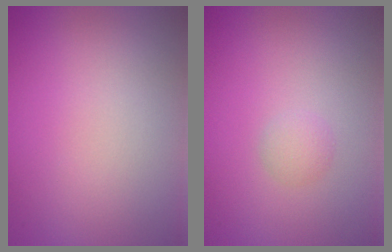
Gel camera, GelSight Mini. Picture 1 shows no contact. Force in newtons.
{"total": 1.1, "press": 1.1, "slide": 0.0}